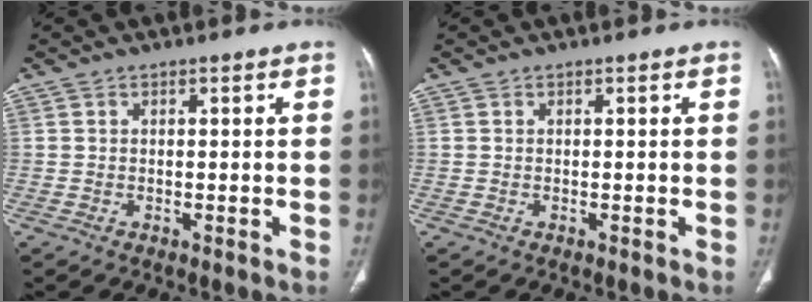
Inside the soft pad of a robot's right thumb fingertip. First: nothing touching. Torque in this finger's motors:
{"motor_torque": [-0.26, 0.13, -0.25, -0.28, 0.00]}